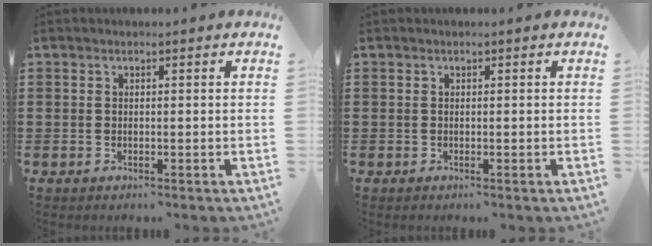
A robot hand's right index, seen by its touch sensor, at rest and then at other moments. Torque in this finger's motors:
{"motor_torque": [0.41, 0.25, 0.03, -0.01]}